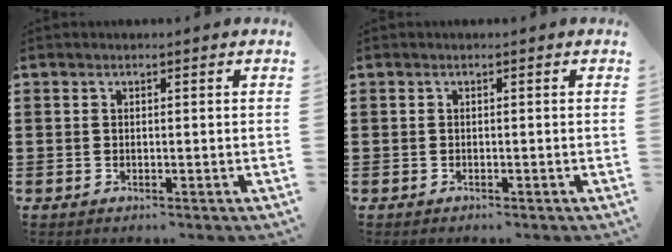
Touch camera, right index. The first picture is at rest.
{"total": 0.7, "force": [-0.7, 0.2, -0.1], "torque": [0.000, 0.001, -0.015]}